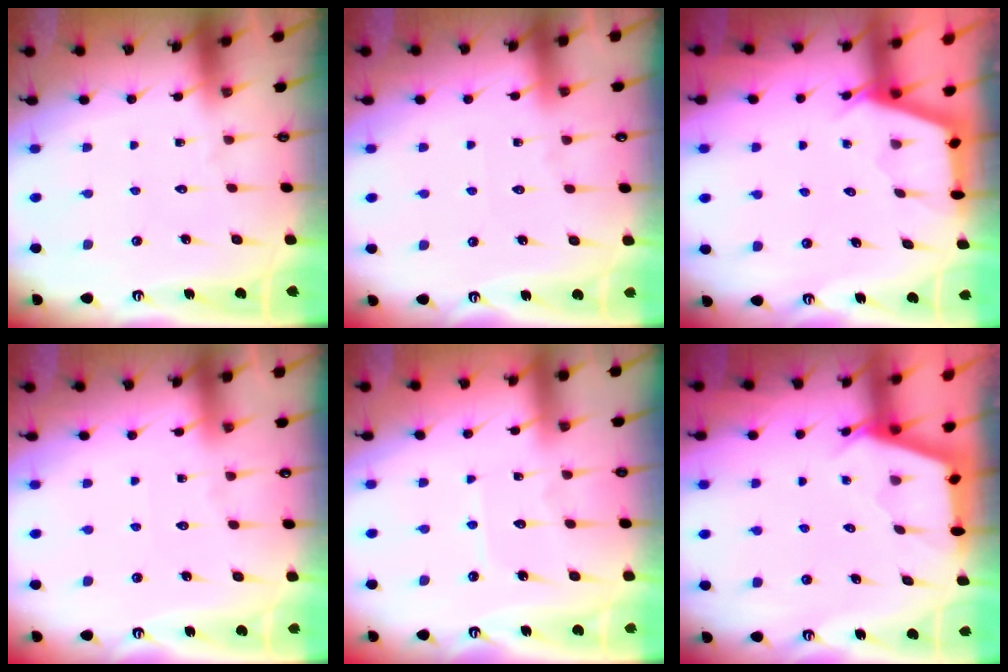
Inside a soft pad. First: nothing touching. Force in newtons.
{"total": 2.8, "press": 2.8, "slide": 0.4}
{"total": 2.9, "press": 2.9, "slide": 0.3}
{"total": 2.8, "press": 2.8, "slide": 0.4}
{"total": 5.3, "press": 5.2, "slide": 0.6}
{"total": 2.7, "press": 2.7, "slide": 0.3}